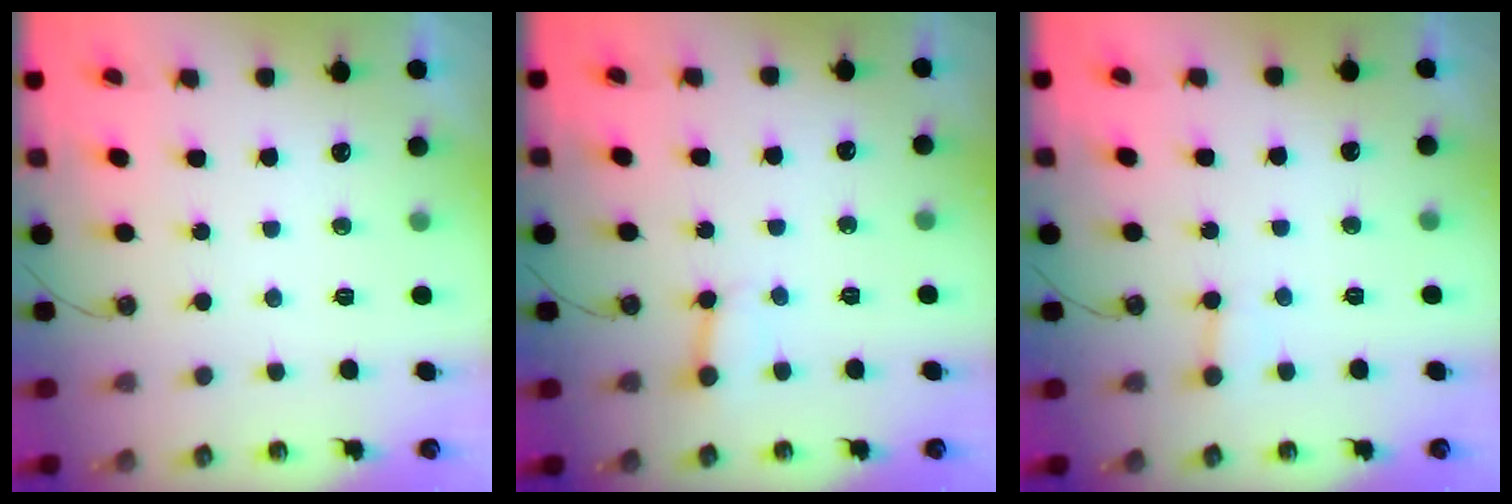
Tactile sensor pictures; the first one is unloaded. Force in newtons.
{"total": 2.5, "press": 2.5, "slide": 0.2}
{"total": 3.6, "press": 3.5, "slide": 0.8}